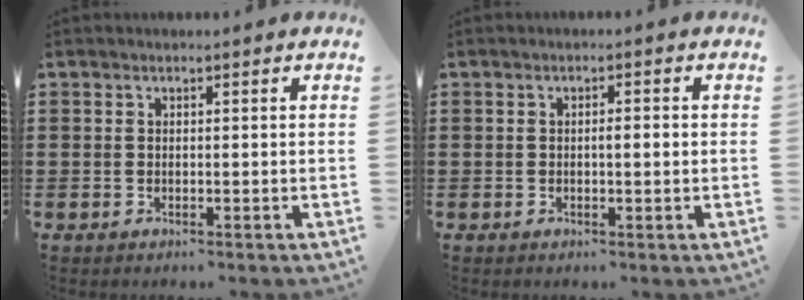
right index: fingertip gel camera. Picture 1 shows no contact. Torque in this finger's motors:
{"motor_torque": [0.35, -0.43, 0.06, 0.04]}